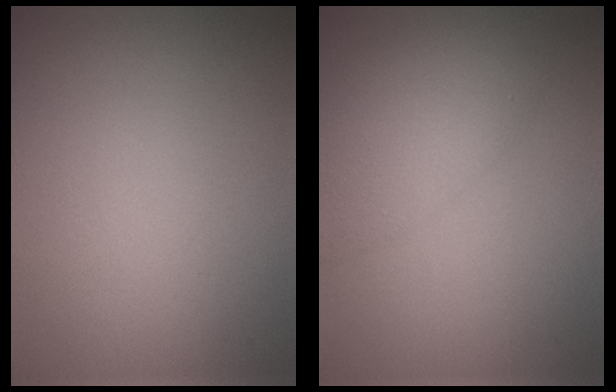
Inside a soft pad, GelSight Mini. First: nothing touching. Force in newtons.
{"total": 4.7, "press": 4.7, "slide": 0.2}